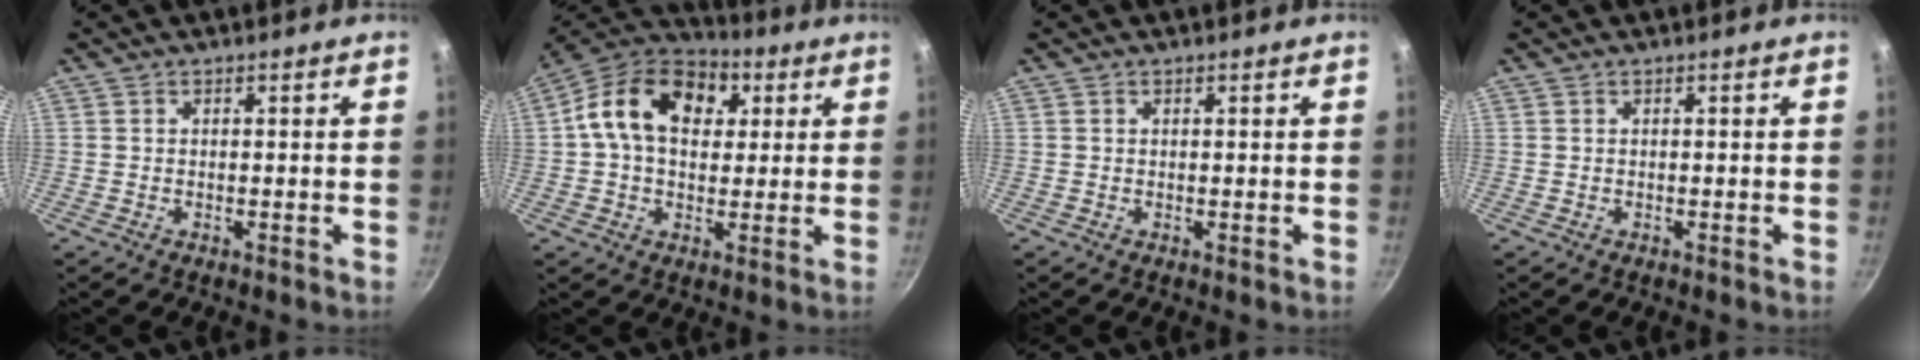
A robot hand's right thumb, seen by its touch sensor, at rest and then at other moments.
{"total": 16.8, "force": [4.2, 11.9, 11.1], "torque": [-0.161, 0.017, 0.050]}
{"total": 0.0}
{"total": 0.0}